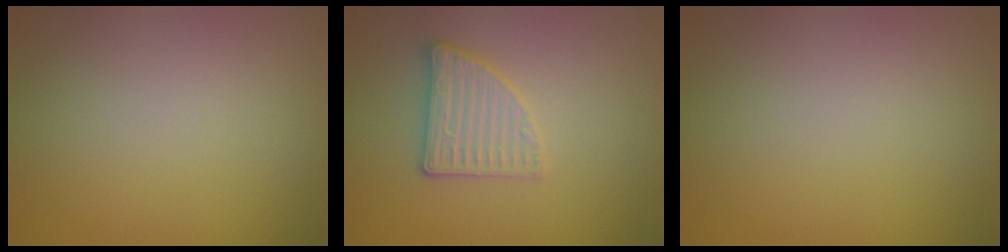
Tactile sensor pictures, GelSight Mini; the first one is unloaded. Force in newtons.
{"total": 2.8, "press": 2.7, "slide": 0.8}
{"total": 0.0}